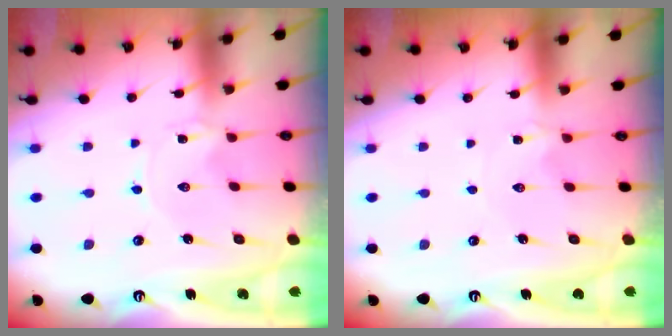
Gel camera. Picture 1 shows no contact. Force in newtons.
{"total": 0.0}